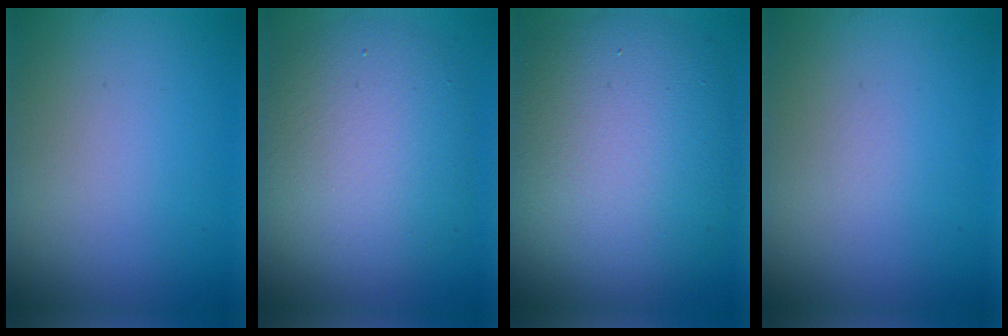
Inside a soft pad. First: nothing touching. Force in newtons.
{"total": 8.3, "press": 8.2, "slide": 0.2}
{"total": 12.4, "press": 12.3, "slide": 1.1}
{"total": 0.0}